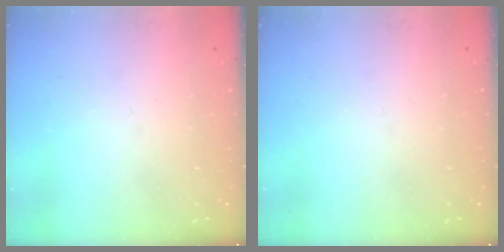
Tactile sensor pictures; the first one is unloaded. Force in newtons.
{"total": 0.0}